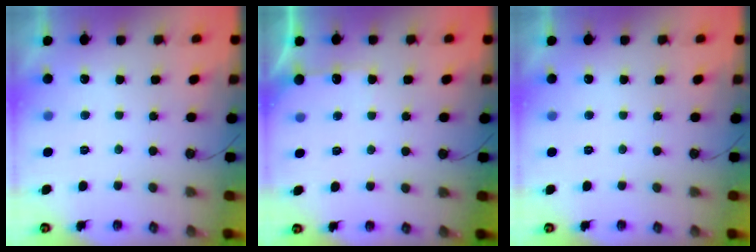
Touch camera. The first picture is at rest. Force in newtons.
{"total": 5.3, "press": 5.2, "slide": 0.6}
{"total": 0.0}